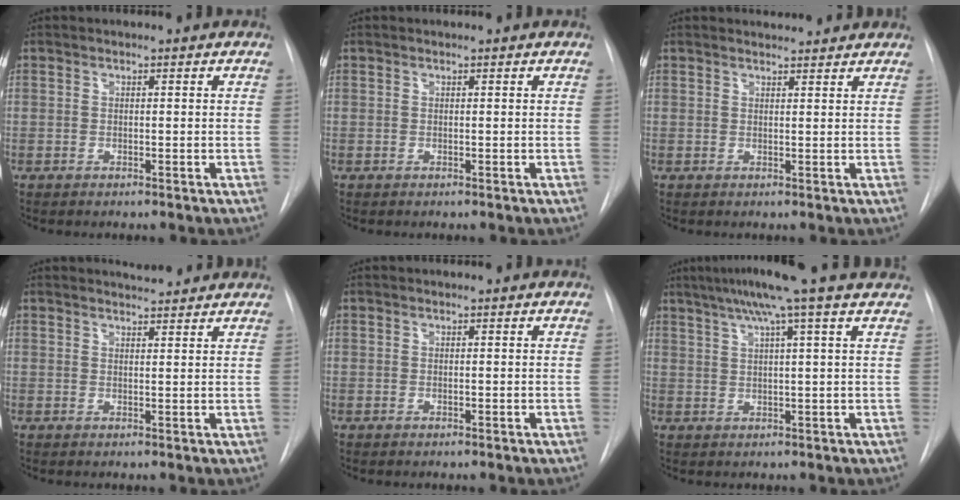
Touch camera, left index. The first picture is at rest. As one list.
[{"total": 0.0}, {"total": 3.8, "force": [3.7, 0.6, 0.6], "torque": [-0.013, 0.016, 0.045]}, {"total": 3.9, "force": [3.8, 0.5, 0.8], "torque": [-0.018, 0.011, 0.049]}, {"total": 0.0}, {"total": 8.9, "force": [6.3, -2.2, 6.0], "torque": [-0.092, 0.021, 0.083]}]